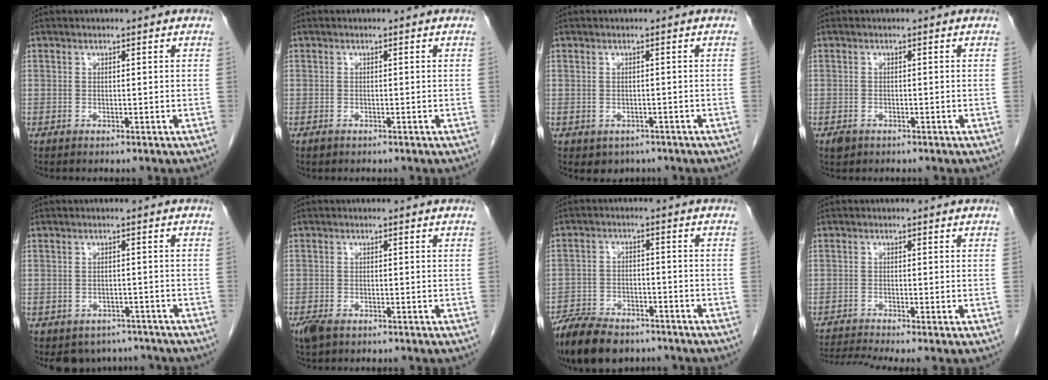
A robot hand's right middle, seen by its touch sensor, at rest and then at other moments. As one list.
[{"total": 0.7, "force": [-0.5, 0.3, 0.4], "torque": [-0.012, -0.001, -0.007]}, {"total": 2.5, "force": [-1.5, 1.9, 0.7], "torque": [-0.008, 0.003, -0.013]}, {"total": 1.5, "force": [-1.0, 0.9, 0.7], "torque": [-0.018, 0.000, -0.011]}, {"total": 5.7, "force": [-4.8, 3.1, 0.3], "torque": [0.012, 0.010, -0.059]}, {"total": 3.6, "force": [-2.5, 1.7, 2.1], "torque": [-0.045, -0.008, -0.042]}, {"total": 11.5, "force": [-9.1, 4.7, 5.2], "torque": [-0.094, -0.012, -0.148]}, {"total": 4.2, "force": [-3.6, -1.5, 1.5], "torque": [-0.033, -0.010, -0.067]}]